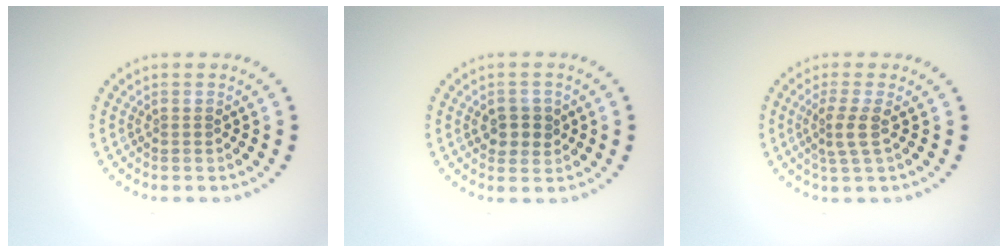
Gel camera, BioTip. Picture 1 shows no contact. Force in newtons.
{"total": 2.3, "press": 2.2, "slide": 0.6}
{"total": 2.4, "press": 1.8, "slide": 1.6}